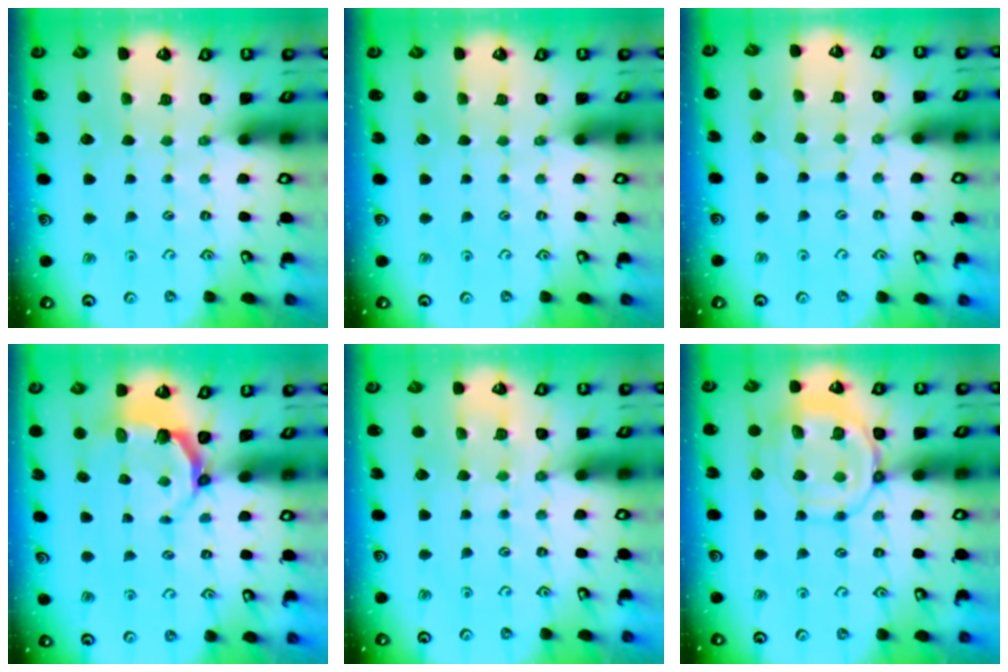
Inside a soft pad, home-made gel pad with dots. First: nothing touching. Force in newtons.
{"total": 0.0}
{"total": 4.8, "press": 4.8, "slide": 0.6}
{"total": 4.4, "press": 2.9, "slide": 3.3}
{"total": 4.9, "press": 4.8, "slide": 0.6}
{"total": 11.2, "press": 11.1, "slide": 1.2}